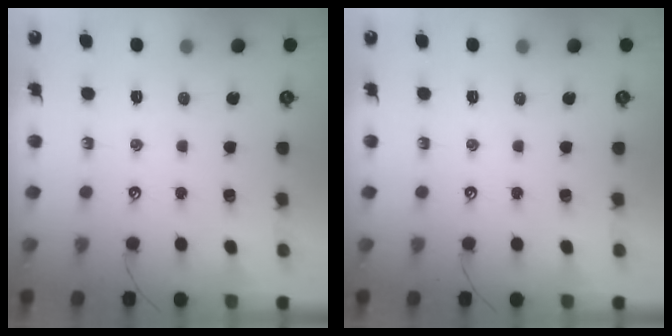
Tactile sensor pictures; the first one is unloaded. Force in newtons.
{"total": 0.0}